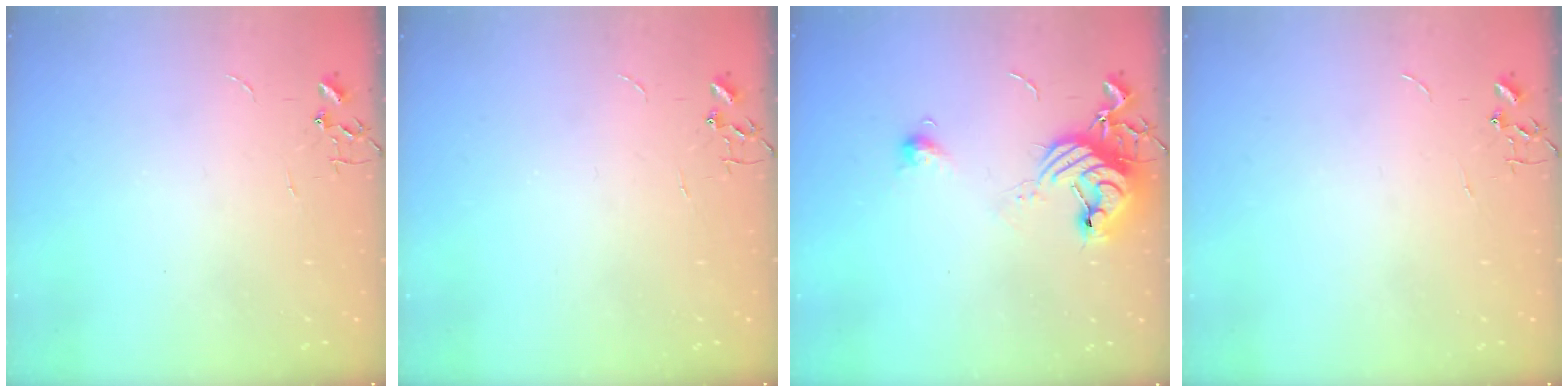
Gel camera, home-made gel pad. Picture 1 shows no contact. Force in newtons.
{"total": 0.0}
{"total": 12.3, "press": 12.2, "slide": 1.3}
{"total": 0.0}